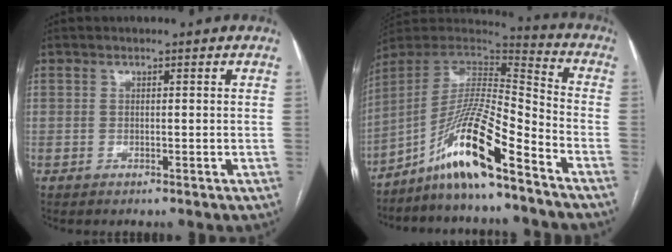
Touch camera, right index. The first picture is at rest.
{"total": 15.0, "force": [-9.9, 0.8, 11.3], "torque": [-0.212, 0.006, -0.180]}